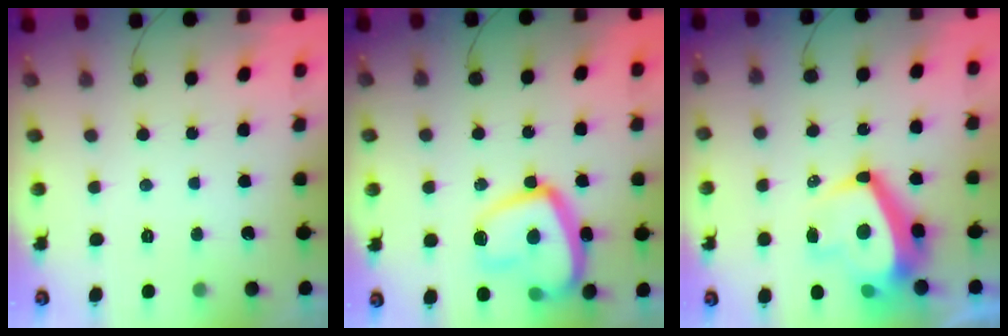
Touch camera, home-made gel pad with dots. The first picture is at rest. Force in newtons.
{"total": 19.4, "press": 19.3, "slide": 1.7}
{"total": 13.0, "press": 12.7, "slide": 2.8}